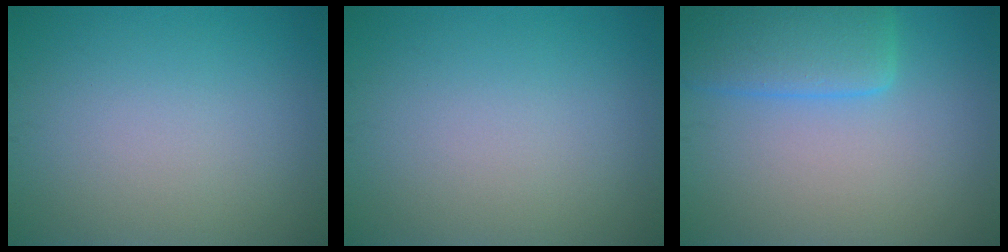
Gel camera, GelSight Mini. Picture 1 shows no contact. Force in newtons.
{"total": 0.0}
{"total": 5.0, "press": 5.0, "slide": 0.3}